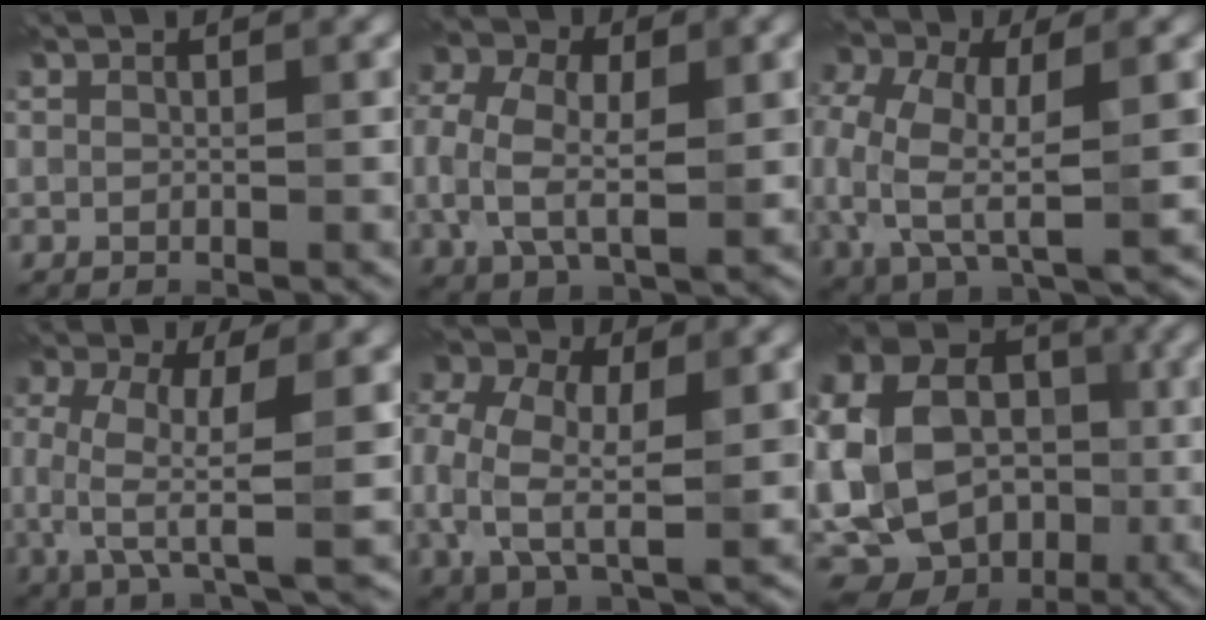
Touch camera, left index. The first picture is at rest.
{"total": 8.4, "force": [0.3, 5.6, 6.3], "torque": [-0.151, 0.005, 0.004]}
{"total": 10.4, "force": [-0.6, 6.1, 8.4], "torque": [-0.195, -0.008, -0.012]}
{"total": 7.4, "force": [-0.3, 2.7, 6.8], "torque": [-0.143, 0.002, -0.008]}
{"total": 10.2, "force": [-0.1, 6.6, 7.7], "torque": [-0.190, 0.004, -0.009]}
{"total": 20.5, "force": [-1.0, 17.8, 10.2], "torque": [-0.205, 0.022, -0.052]}